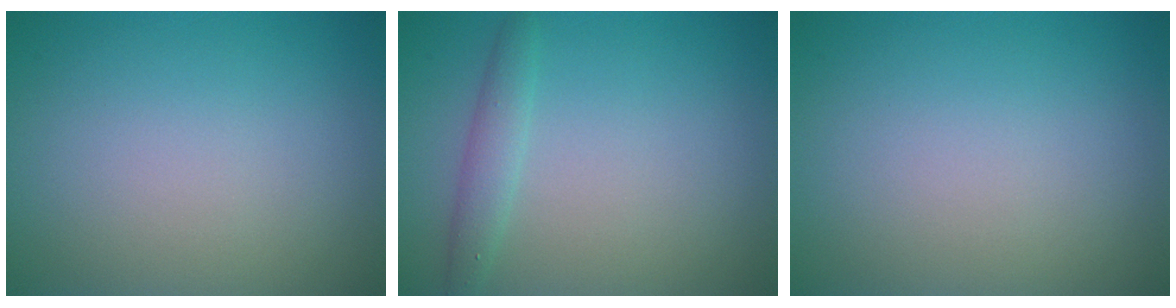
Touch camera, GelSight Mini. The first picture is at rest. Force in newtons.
{"total": 1.8, "press": 1.8, "slide": 0.1}
{"total": 0.0}